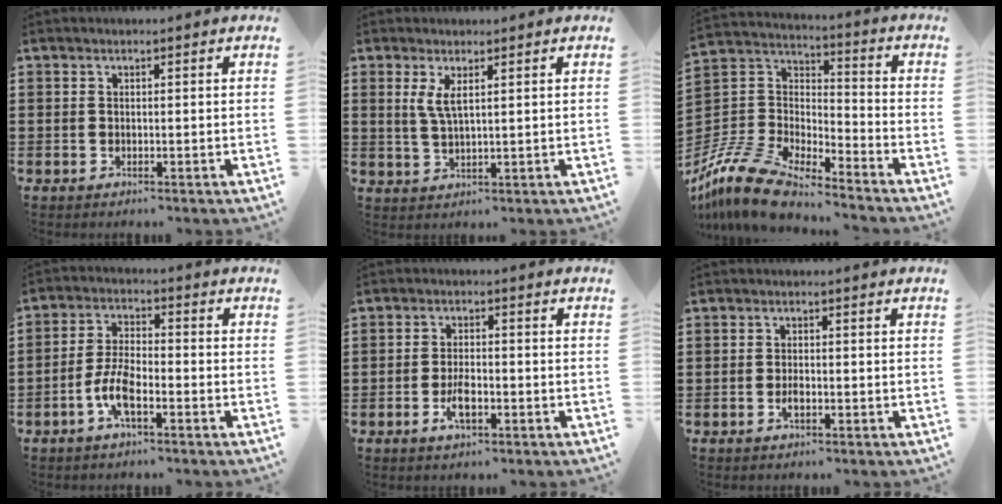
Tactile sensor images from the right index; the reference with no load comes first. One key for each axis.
{"total": 3.2, "fx": 1.4, "fy": 0.8, "fz": 2.8, "tx": -0.061, "ty": 0.003, "tz": 0.024}
{"total": 12.0, "fx": -10.9, "fy": 2.5, "fz": 4.2, "tx": -0.117, "ty": 0.012, "tz": -0.230}
{"total": 5.4, "fx": -2.4, "fy": 1.7, "fz": 4.6, "tx": -0.112, "ty": -0.006, "tz": -0.051}
{"total": 4.0, "fx": -1.6, "fy": 1.6, "fz": 3.3, "tx": -0.071, "ty": -0.001, "tz": -0.031}
{"total": 1.7, "fx": -0.7, "fy": 0.7, "fz": 1.4, "tx": -0.028, "ty": -0.001, "tz": -0.012}